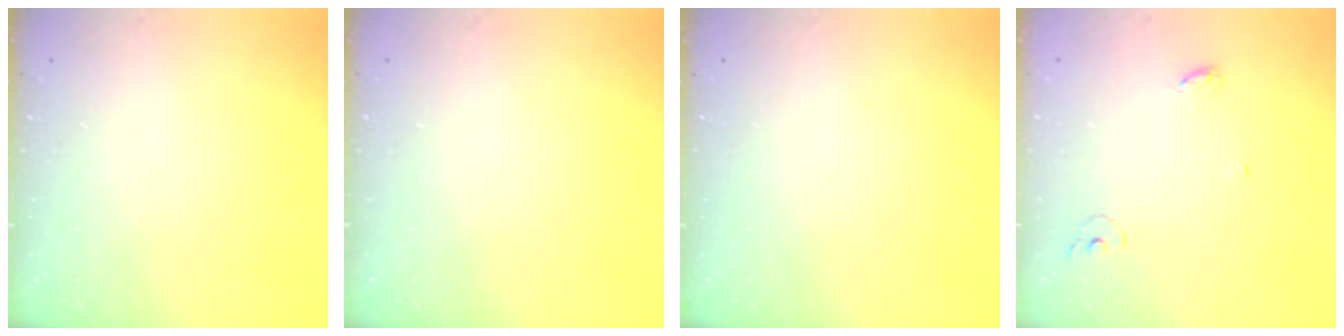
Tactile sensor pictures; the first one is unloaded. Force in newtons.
{"total": 0.0}
{"total": 0.0}
{"total": 3.8, "press": 3.8, "slide": 0.2}